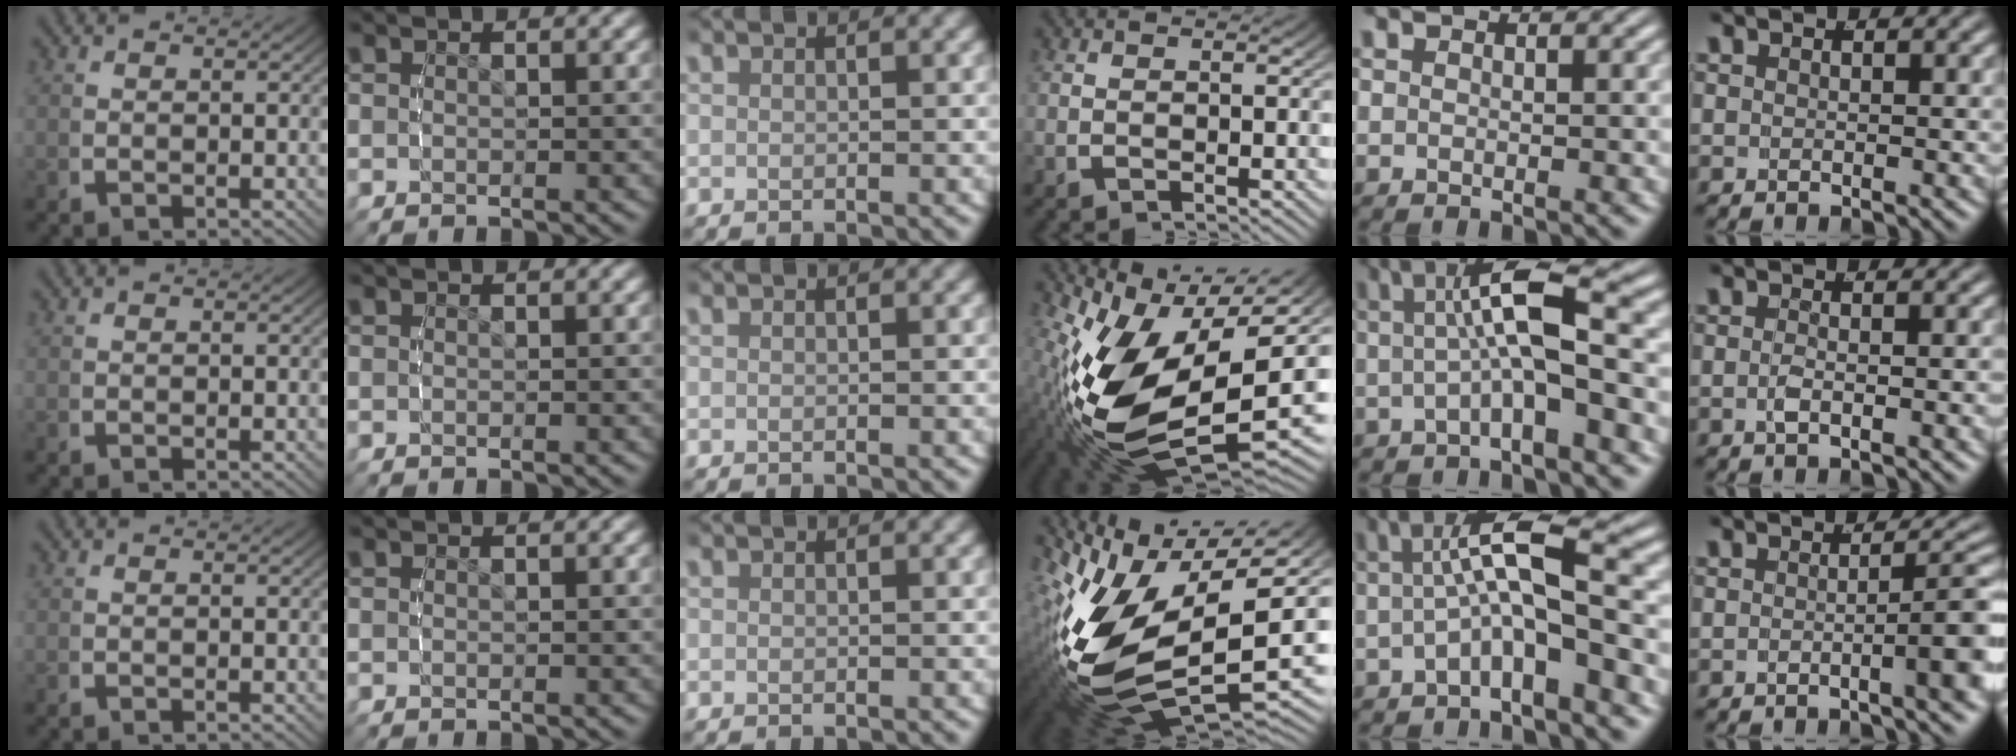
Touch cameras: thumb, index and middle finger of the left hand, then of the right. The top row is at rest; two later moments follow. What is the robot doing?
{"motion": "lift_and_place", "object": "button"}